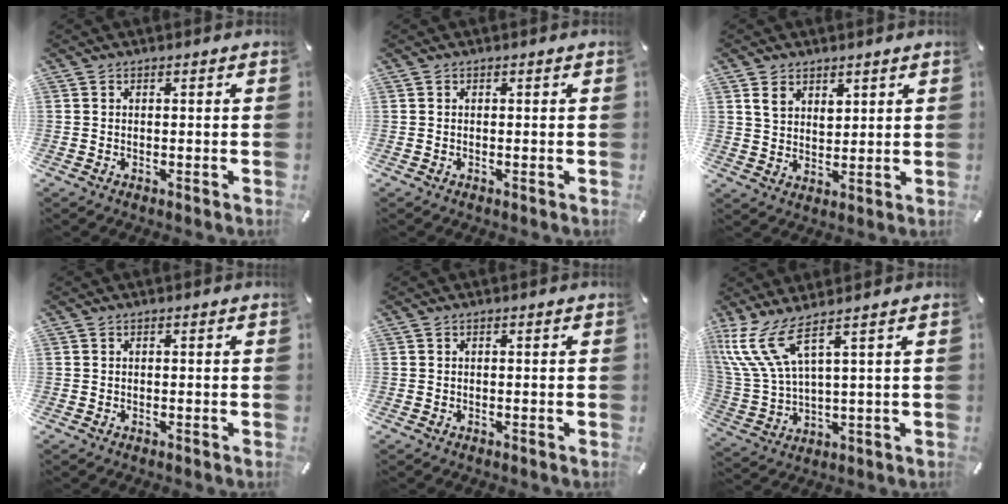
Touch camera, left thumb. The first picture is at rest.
{"total": 0.0}
{"total": 5.8, "force": [3.1, 4.2, 2.4], "torque": [-0.038, -0.005, 0.054]}
{"total": 0.0}
{"total": 0.0}
{"total": 12.3, "force": [6.3, 4.5, 9.6], "torque": [-0.234, -0.030, 0.110]}